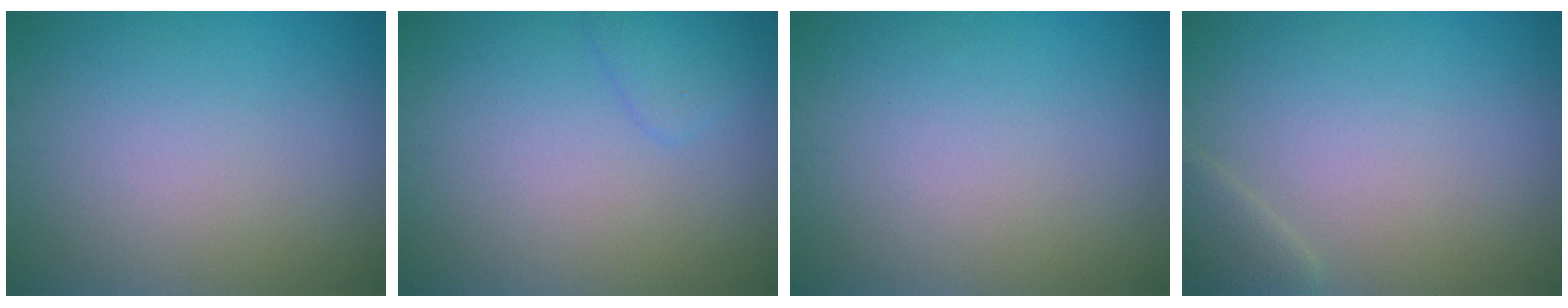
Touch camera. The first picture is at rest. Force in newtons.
{"total": 1.4, "press": 1.4, "slide": 0.1}
{"total": 0.0}
{"total": 1.7, "press": 1.7, "slide": 0.1}